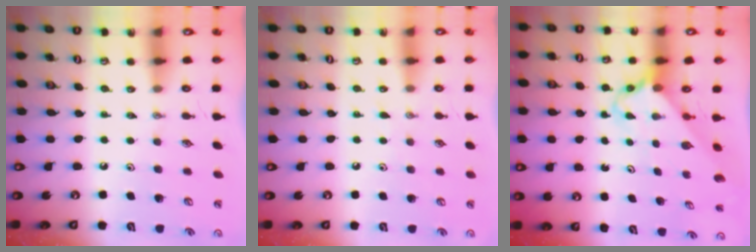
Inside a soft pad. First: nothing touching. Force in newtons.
{"total": 2.7, "press": 2.7, "slide": 0.4}
{"total": 2.5, "press": 2.5, "slide": 0.2}